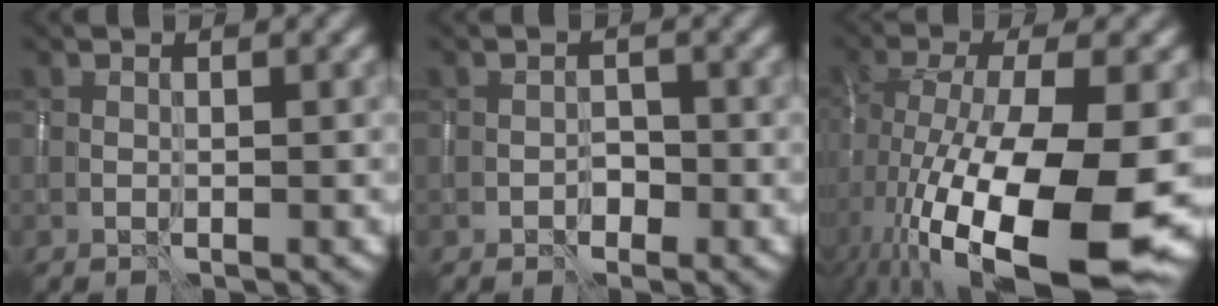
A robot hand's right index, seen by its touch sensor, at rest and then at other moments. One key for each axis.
{"total": 0.9, "fx": -0.6, "fy": 0.7, "fz": 0.2, "tx": 0.000, "ty": 0.001, "tz": -0.012}
{"total": 16.8, "fx": -6.2, "fy": 5.8, "fz": 14.5, "tx": -0.254, "ty": -0.033, "tz": -0.090}